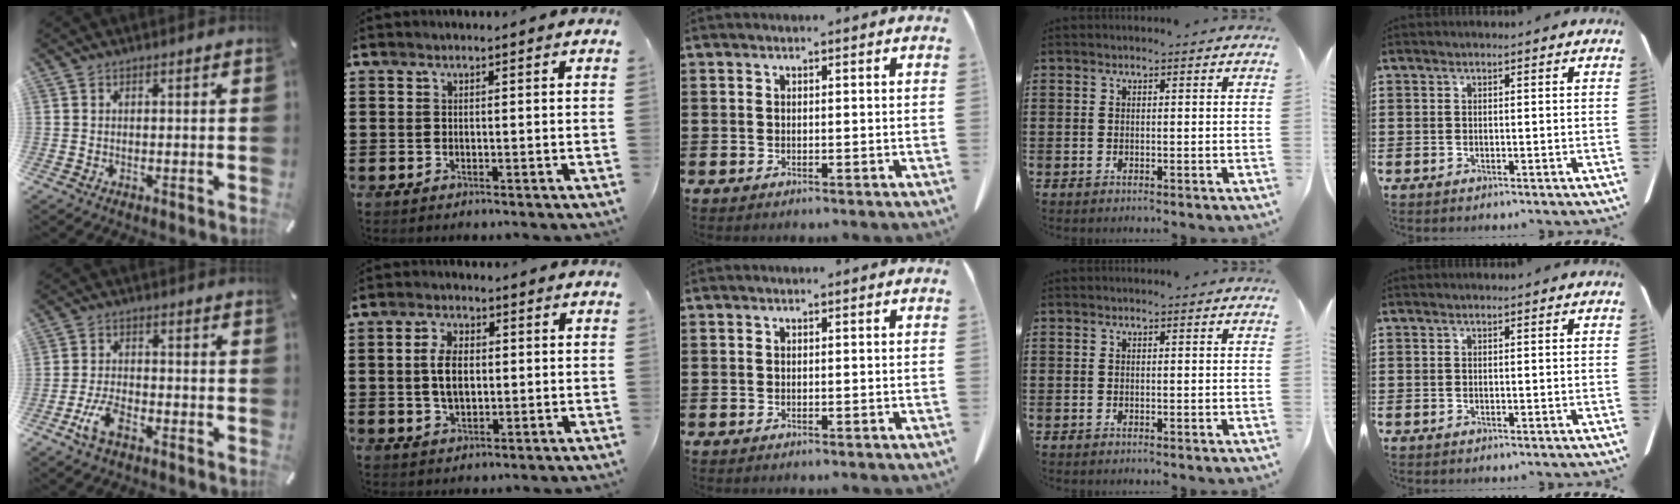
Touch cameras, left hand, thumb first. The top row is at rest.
{"thumb": {"total": 6.8, "force": [-3.6, 3.4, 4.6], "torque": [-0.110, 0.009, -0.073]}, "index": {"total": 5.4, "force": [0.3, 3.0, 4.5], "torque": [-0.103, 0.006, 0.000]}}